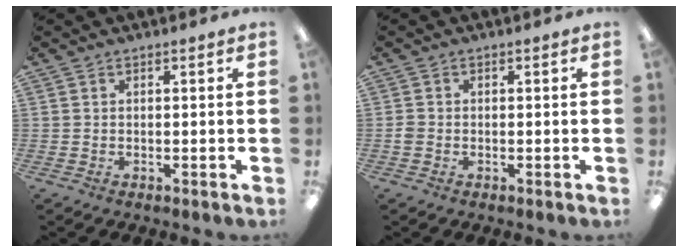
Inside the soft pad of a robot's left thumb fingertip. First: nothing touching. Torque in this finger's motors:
{"motor_torque": [0.00, 0.00, 0.01, -0.03, 0.00]}